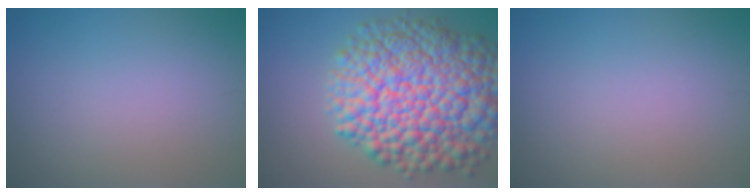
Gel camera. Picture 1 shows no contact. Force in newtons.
{"total": 14.4, "press": 14.3, "slide": 0.5}
{"total": 0.0}